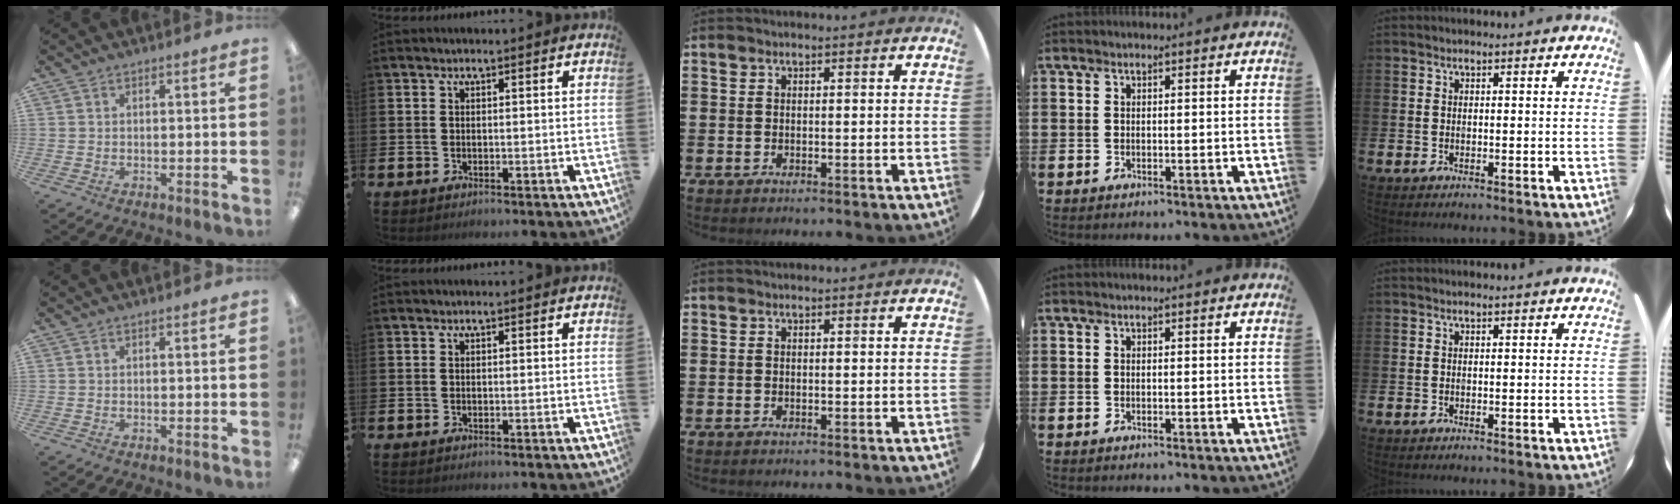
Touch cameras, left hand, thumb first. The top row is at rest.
{}